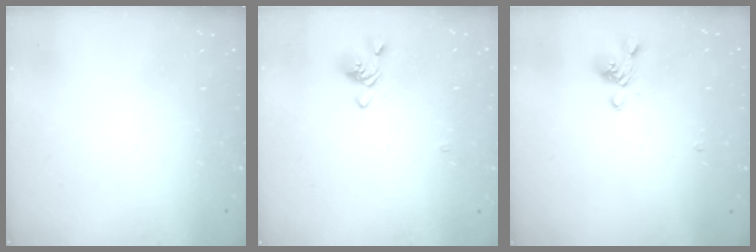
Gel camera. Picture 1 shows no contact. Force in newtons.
{"total": 2.0, "press": 1.9, "slide": 0.8}
{"total": 3.0, "press": 2.9, "slide": 0.6}